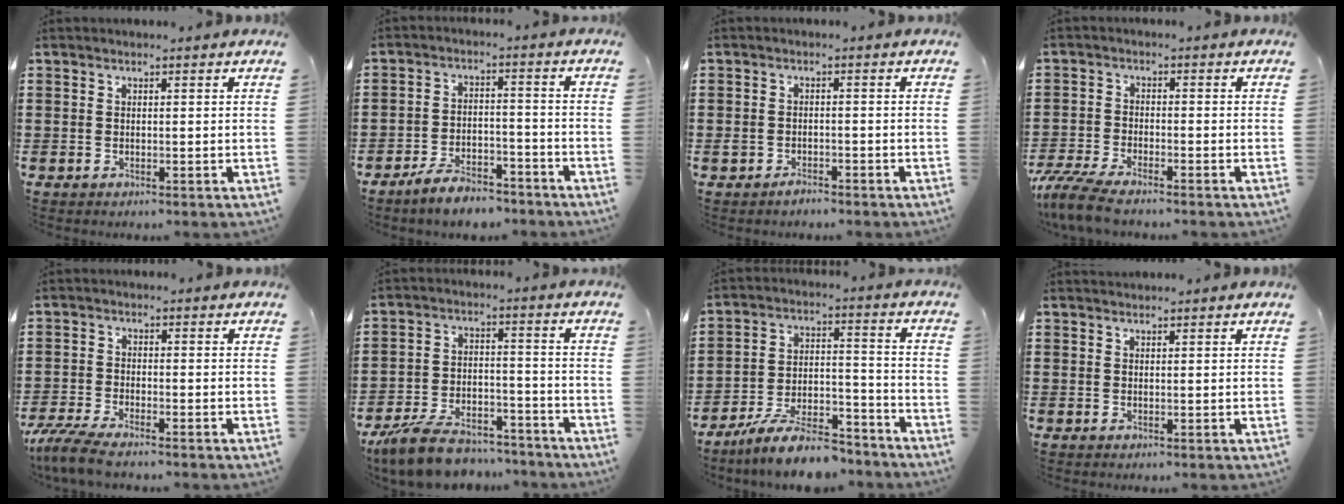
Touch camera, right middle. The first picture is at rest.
{"total": 5.8, "force": [-5.3, 1.2, 2.0], "torque": [-0.045, 0.004, -0.103]}
{"total": 1.5, "force": [-1.2, 0.7, 0.6], "torque": [-0.015, 0.000, -0.025]}
{"total": 5.4, "force": [-4.7, 0.6, 2.6], "torque": [-0.085, -0.020, -0.099]}
{"total": 4.7, "force": [-4.1, 0.1, 2.2], "torque": [-0.073, -0.023, -0.088]}
{"total": 8.8, "force": [-7.9, 2.2, 3.2], "torque": [-0.067, 0.018, -0.151]}
{"total": 10.0, "force": [-8.7, 1.7, 4.6], "torque": [-0.084, 0.022, -0.166]}
{"total": 0.5, "force": [0.5, 0.1, -0.1], "torque": [-0.001, 0.001, 0.010]}